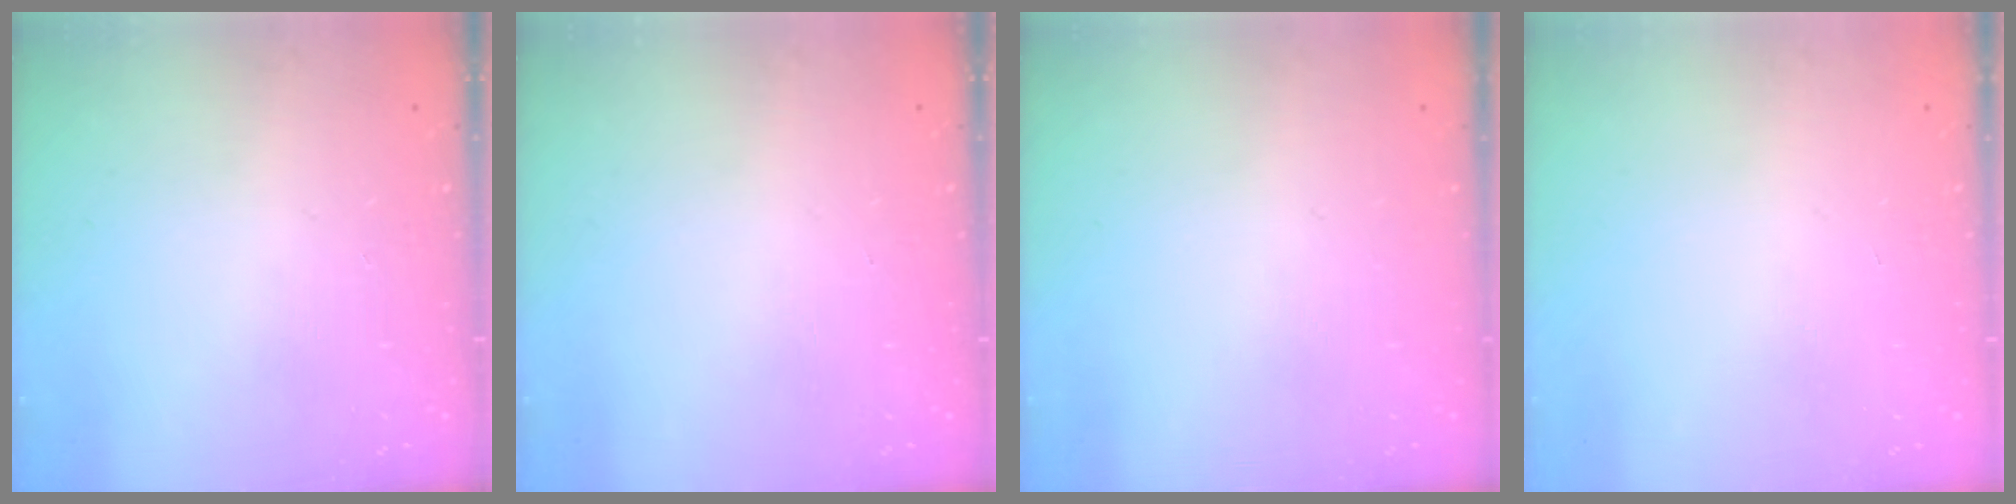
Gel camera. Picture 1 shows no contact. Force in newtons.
{"total": 0.0}
{"total": 0.0}
{"total": 0.0}